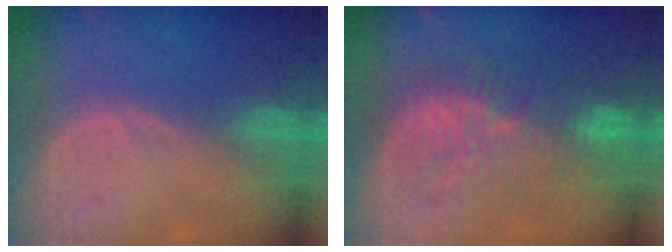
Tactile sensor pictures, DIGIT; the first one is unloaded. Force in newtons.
{"total": 9.4, "press": 9.1, "slide": 2.2}